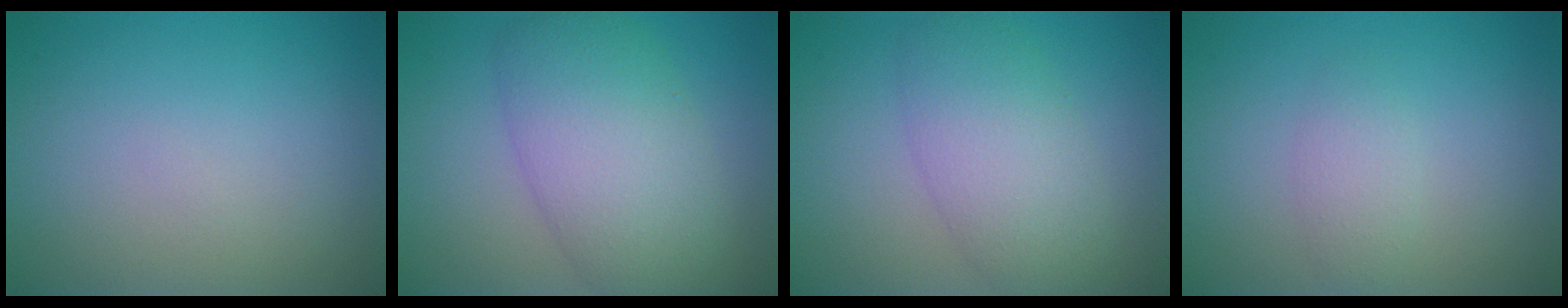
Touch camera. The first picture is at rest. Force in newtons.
{"total": 7.9, "press": 7.9, "slide": 0.6}
{"total": 5.4, "press": 5.4, "slide": 0.2}
{"total": 1.6, "press": 1.6, "slide": 0.2}